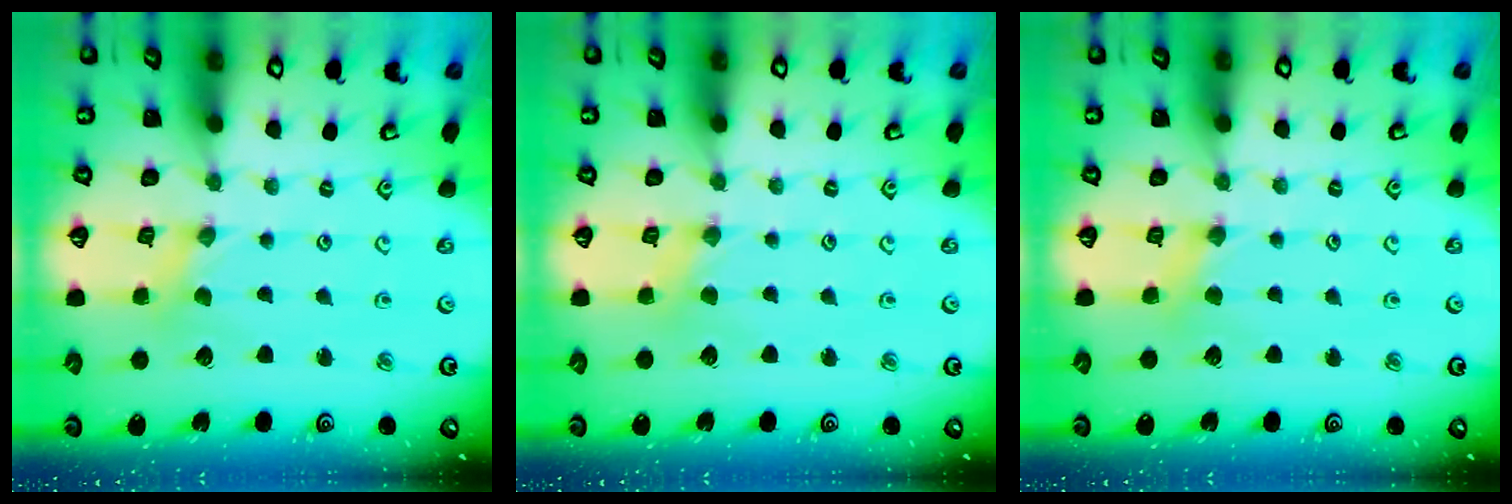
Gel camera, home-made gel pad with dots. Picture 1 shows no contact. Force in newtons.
{"total": 2.3, "press": 2.3, "slide": 0.4}
{"total": 2.4, "press": 2.4, "slide": 0.5}